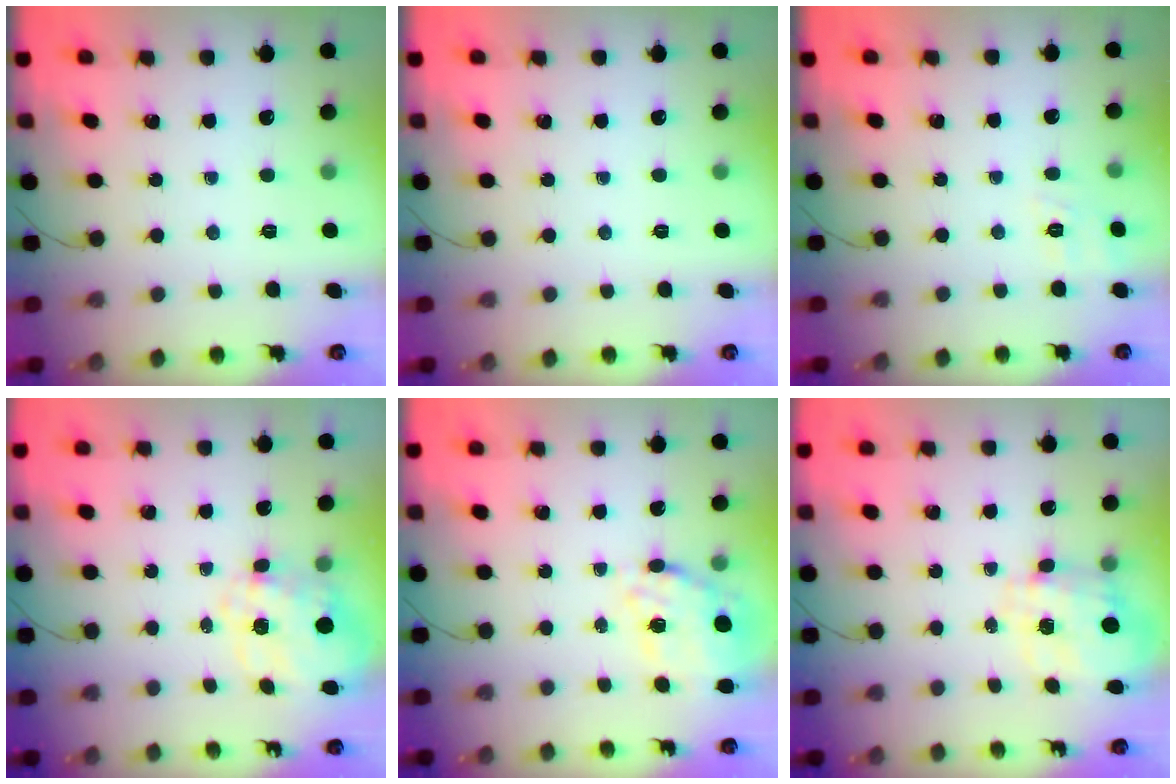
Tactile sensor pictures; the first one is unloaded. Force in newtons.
{"total": 0.0}
{"total": 7.3, "press": 7.0, "slide": 1.9}
{"total": 9.3, "press": 9.2, "slide": 1.4}
{"total": 17.5, "press": 17.2, "slide": 3.4}
{"total": 3.5, "press": 3.3, "slide": 1.0}